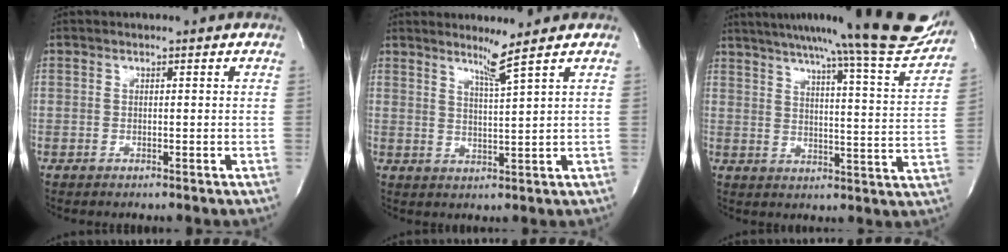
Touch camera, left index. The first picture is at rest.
{"total": 3.5, "force": [2.6, -1.6, 1.7], "torque": [-0.035, -0.021, 0.053]}
{"total": 23.3, "force": [20.3, 0.0, 11.5], "torque": [-0.169, -0.054, 0.256]}